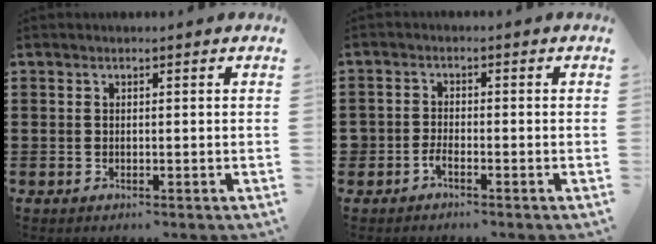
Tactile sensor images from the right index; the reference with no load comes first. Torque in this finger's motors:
{"motor_torque": [0.25, 0.35, 0.40, 0.07]}